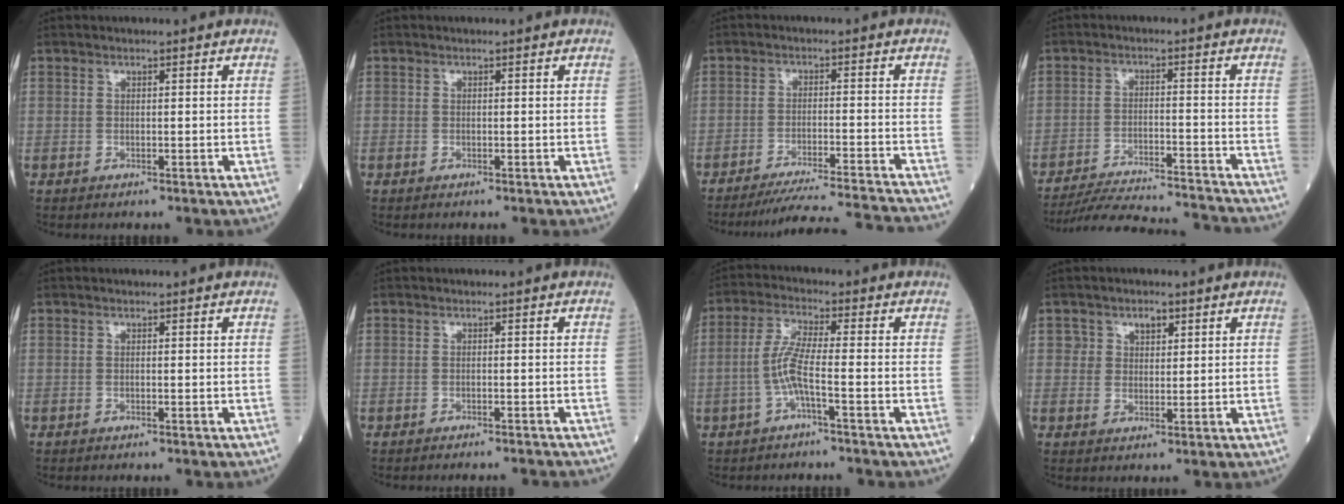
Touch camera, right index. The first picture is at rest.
{"total": 0.0}
{"total": 16.1, "force": [-15.4, -2.0, 4.4], "torque": [-0.058, -0.031, -0.214]}
{"total": 16.6, "force": [-16.0, 0.4, 4.4], "torque": [-0.080, -0.017, -0.229]}
{"total": 0.0}
{"total": 4.2, "force": [-4.1, 0.1, 1.1], "torque": [-0.012, -0.016, -0.043]}
{"total": 5.3, "force": [-1.7, 0.0, 5.0], "torque": [-0.108, 0.008, -0.035]}
{"total": 2.9, "force": [1.5, 2.2, 1.2], "torque": [-0.010, -0.001, 0.021]}